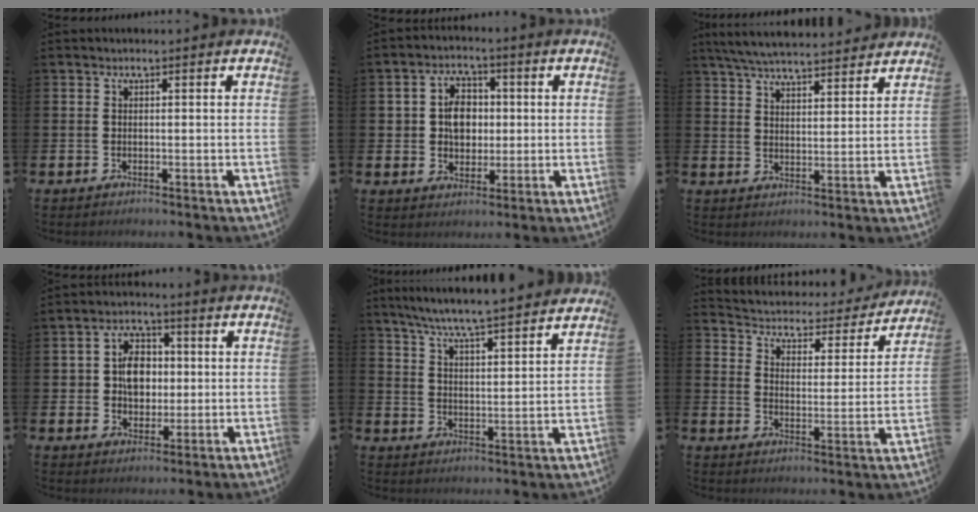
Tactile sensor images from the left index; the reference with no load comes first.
{"total": 5.4, "force": [0.9, 4.3, 3.2], "torque": [-0.059, 0.011, 0.008]}
{"total": 6.3, "force": [6.1, 0.6, 1.4], "torque": [-0.050, -0.030, 0.111]}
{"total": 5.7, "force": [0.8, 4.5, 3.5], "torque": [-0.064, 0.011, 0.007]}
{"total": 7.3, "force": [7.0, -0.3, 2.0], "torque": [-0.069, -0.045, 0.124]}
{"total": 3.9, "force": [3.6, 1.3, 0.4], "torque": [-0.036, -0.033, 0.054]}